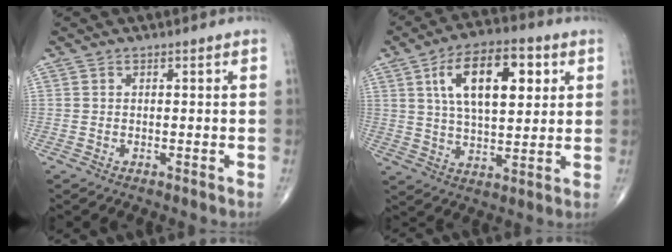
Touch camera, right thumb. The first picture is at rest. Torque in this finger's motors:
{"motor_torque": [-0.38, 0.83, 0.92, 0.72, 0.20]}